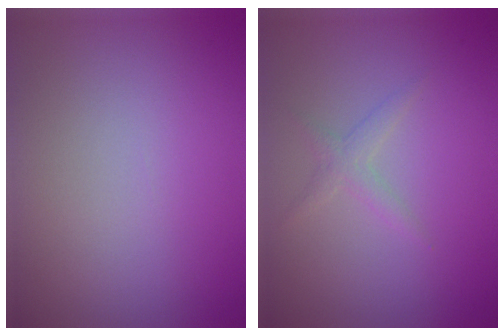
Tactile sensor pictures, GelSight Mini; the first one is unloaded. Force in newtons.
{"total": 1.3, "press": 1.3, "slide": 0.1}